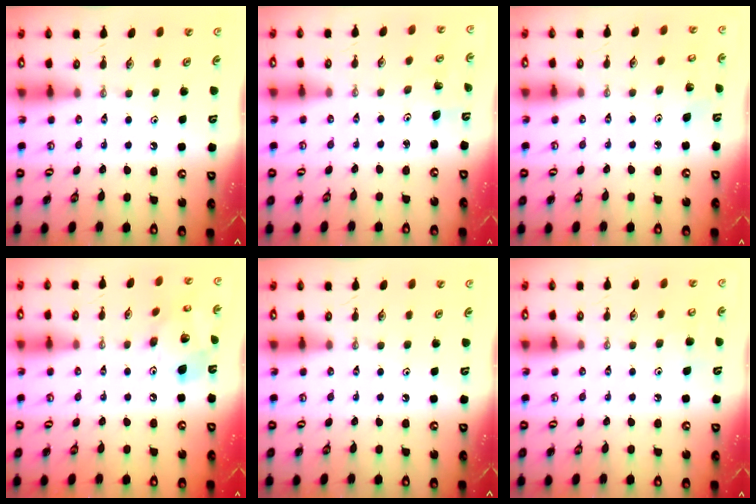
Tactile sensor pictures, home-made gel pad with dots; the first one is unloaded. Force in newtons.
{"total": 1.9, "press": 1.9, "slide": 0.2}
{"total": 4.0, "press": 3.9, "slide": 1.1}
{"total": 16.8, "press": 16.4, "slide": 3.3}
{"total": 0.0}
{"total": 6.9, "press": 6.8, "slide": 0.6}